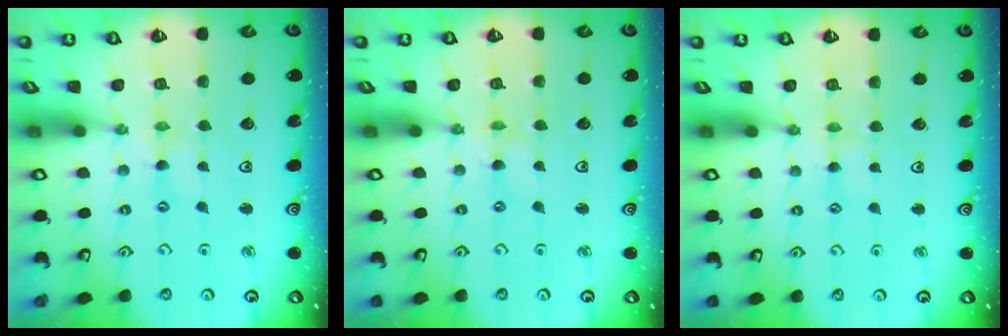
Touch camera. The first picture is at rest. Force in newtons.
{"total": 0.0}
{"total": 3.2, "press": 3.2, "slide": 0.4}